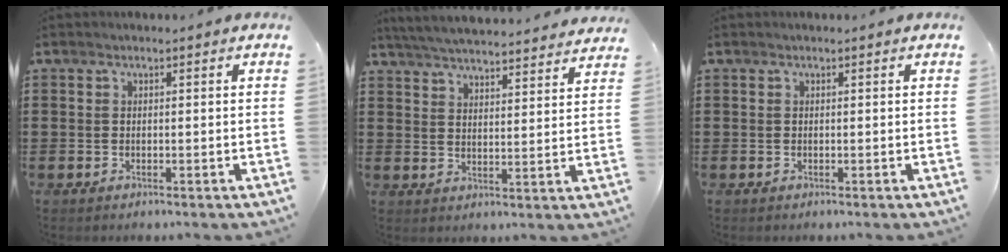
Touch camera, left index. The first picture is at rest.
{"total": 5.2, "force": [5.0, -0.3, 1.0], "torque": [-0.042, -0.032, 0.088]}
{"total": 0.0}